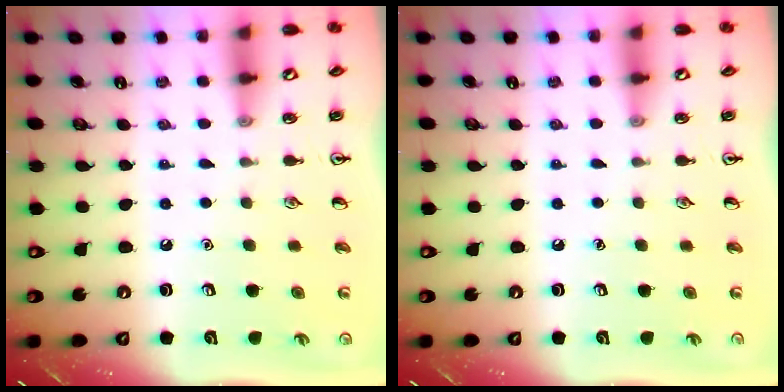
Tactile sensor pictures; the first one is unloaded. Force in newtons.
{"total": 0.0}